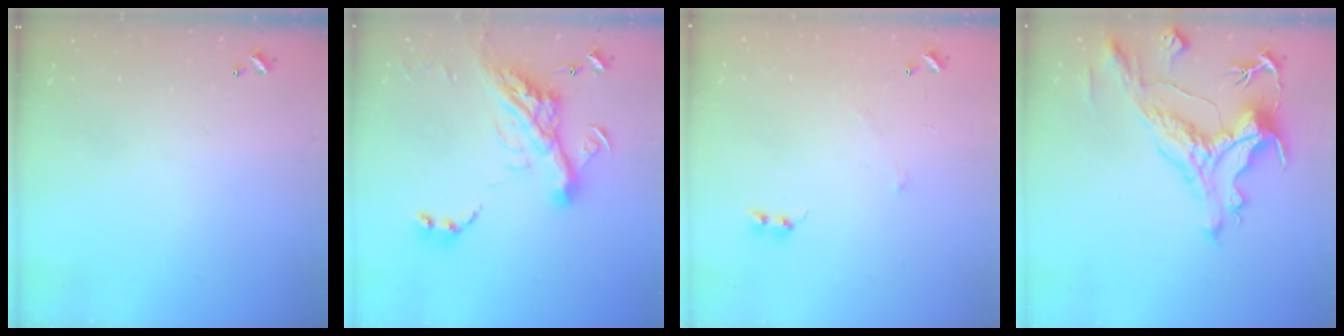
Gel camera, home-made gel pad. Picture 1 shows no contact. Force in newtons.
{"total": 19.3, "press": 19.1, "slide": 2.5}
{"total": 6.3, "press": 6.3, "slide": 0.4}
{"total": 5.0, "press": 4.7, "slide": 1.8}